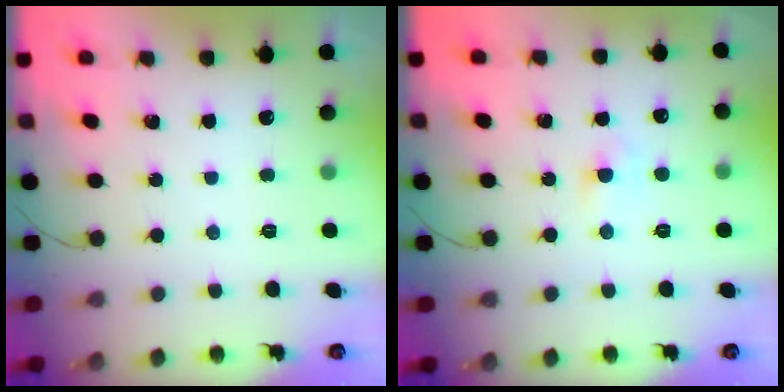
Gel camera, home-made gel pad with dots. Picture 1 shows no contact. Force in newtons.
{"total": 2.6, "press": 2.3, "slide": 1.1}